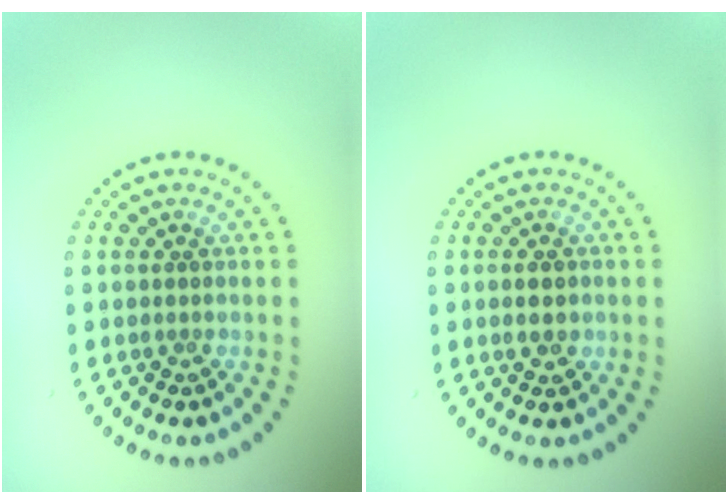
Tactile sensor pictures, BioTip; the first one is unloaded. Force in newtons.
{"total": 2.2, "press": 2.2, "slide": 0.1}